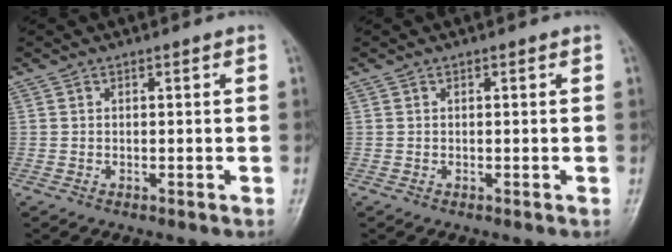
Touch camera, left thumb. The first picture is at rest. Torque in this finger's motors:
{"motor_torque": [0.00, 0.00, 0.00, 0.00, 0.00]}